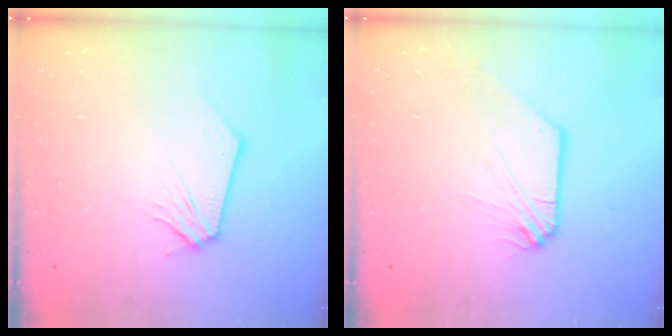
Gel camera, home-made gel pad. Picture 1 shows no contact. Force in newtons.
{"total": 0.0}